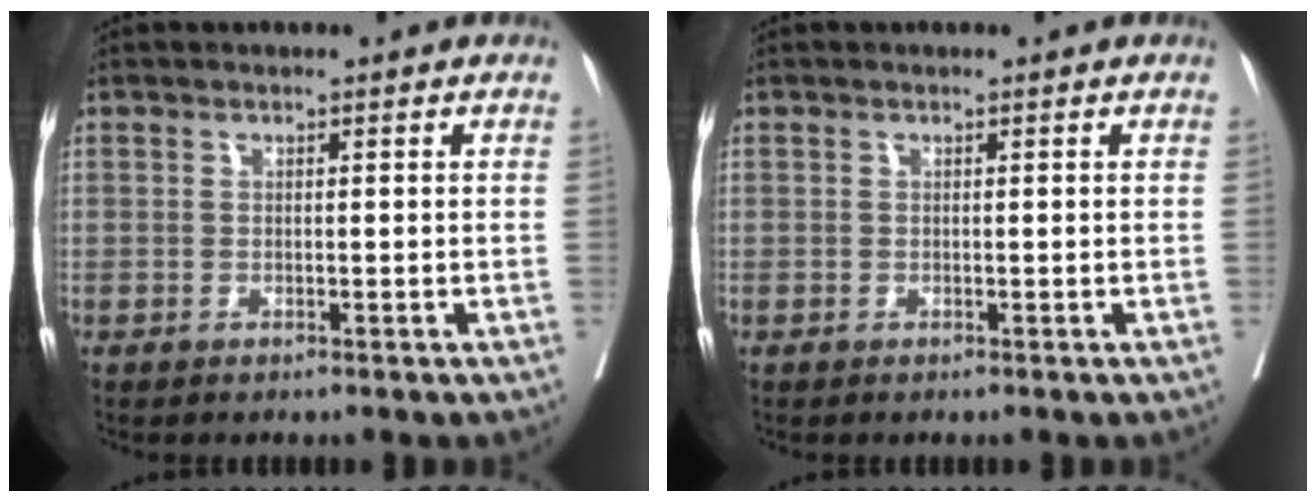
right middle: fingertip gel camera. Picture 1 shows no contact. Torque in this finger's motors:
{"motor_torque": [-0.16, -0.05, -0.02, 0.00]}